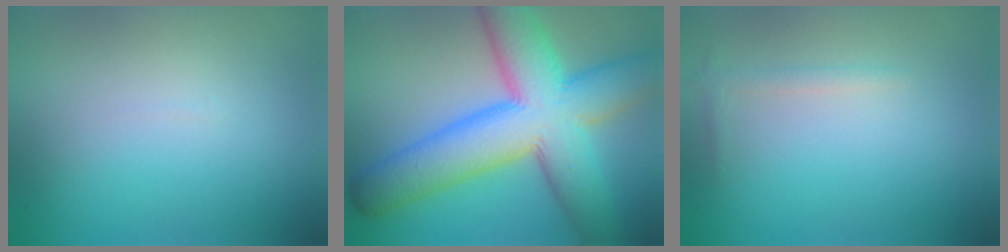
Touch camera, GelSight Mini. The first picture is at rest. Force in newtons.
{"total": 12.2, "press": 12.2, "slide": 0.3}
{"total": 0.9, "press": 0.9, "slide": 0.1}